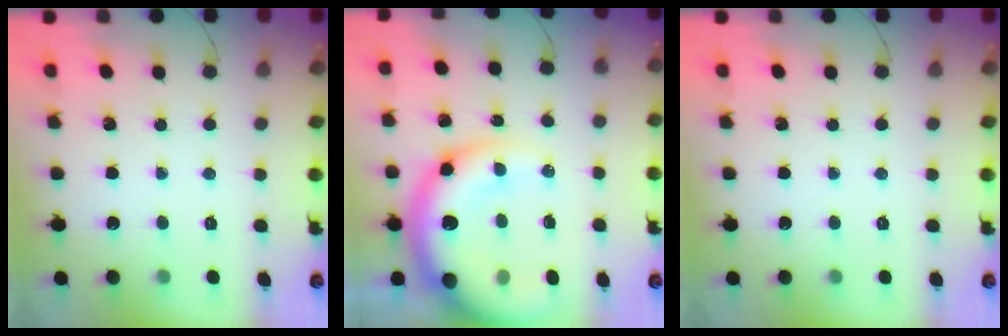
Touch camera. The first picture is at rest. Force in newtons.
{"total": 22.7, "press": 22.2, "slide": 5.0}
{"total": 0.0}